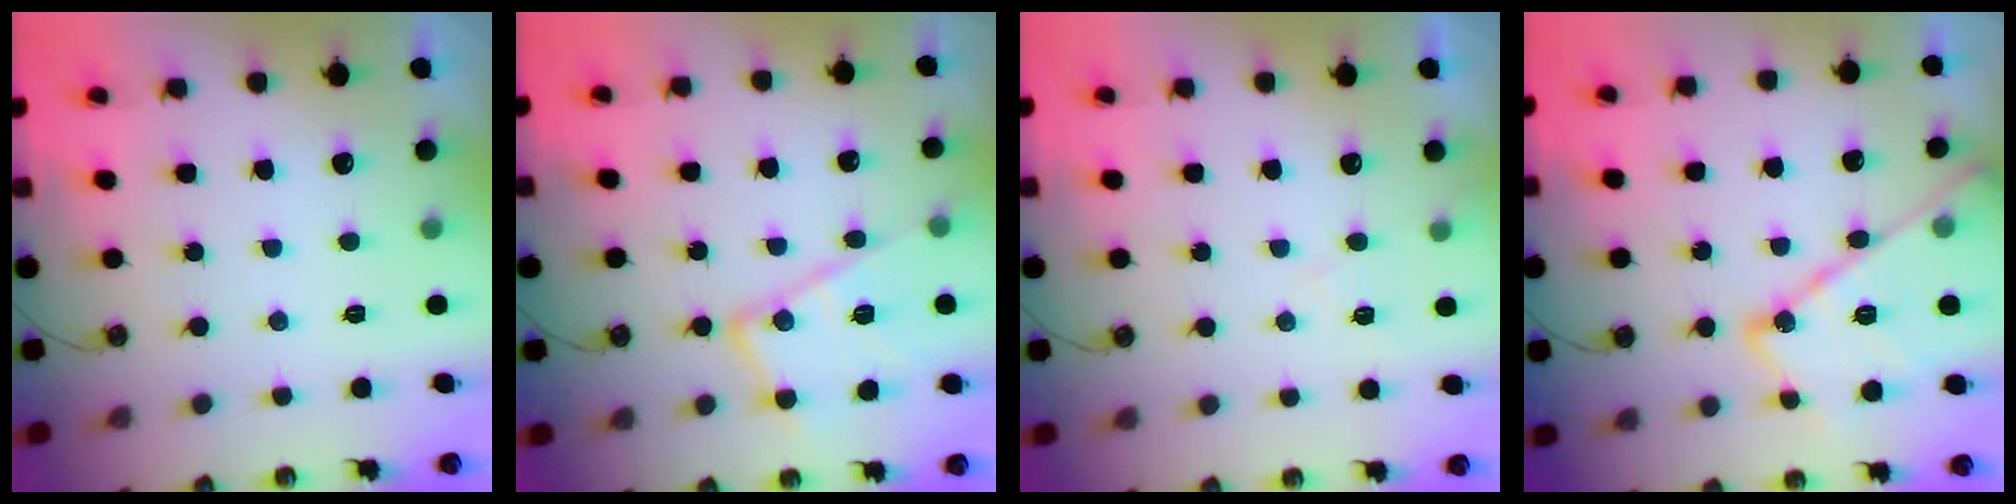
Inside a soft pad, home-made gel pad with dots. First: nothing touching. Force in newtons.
{"total": 16.1, "press": 16.1, "slide": 1.2}
{"total": 4.8, "press": 4.8, "slide": 0.7}
{"total": 19.4, "press": 19.3, "slide": 1.7}